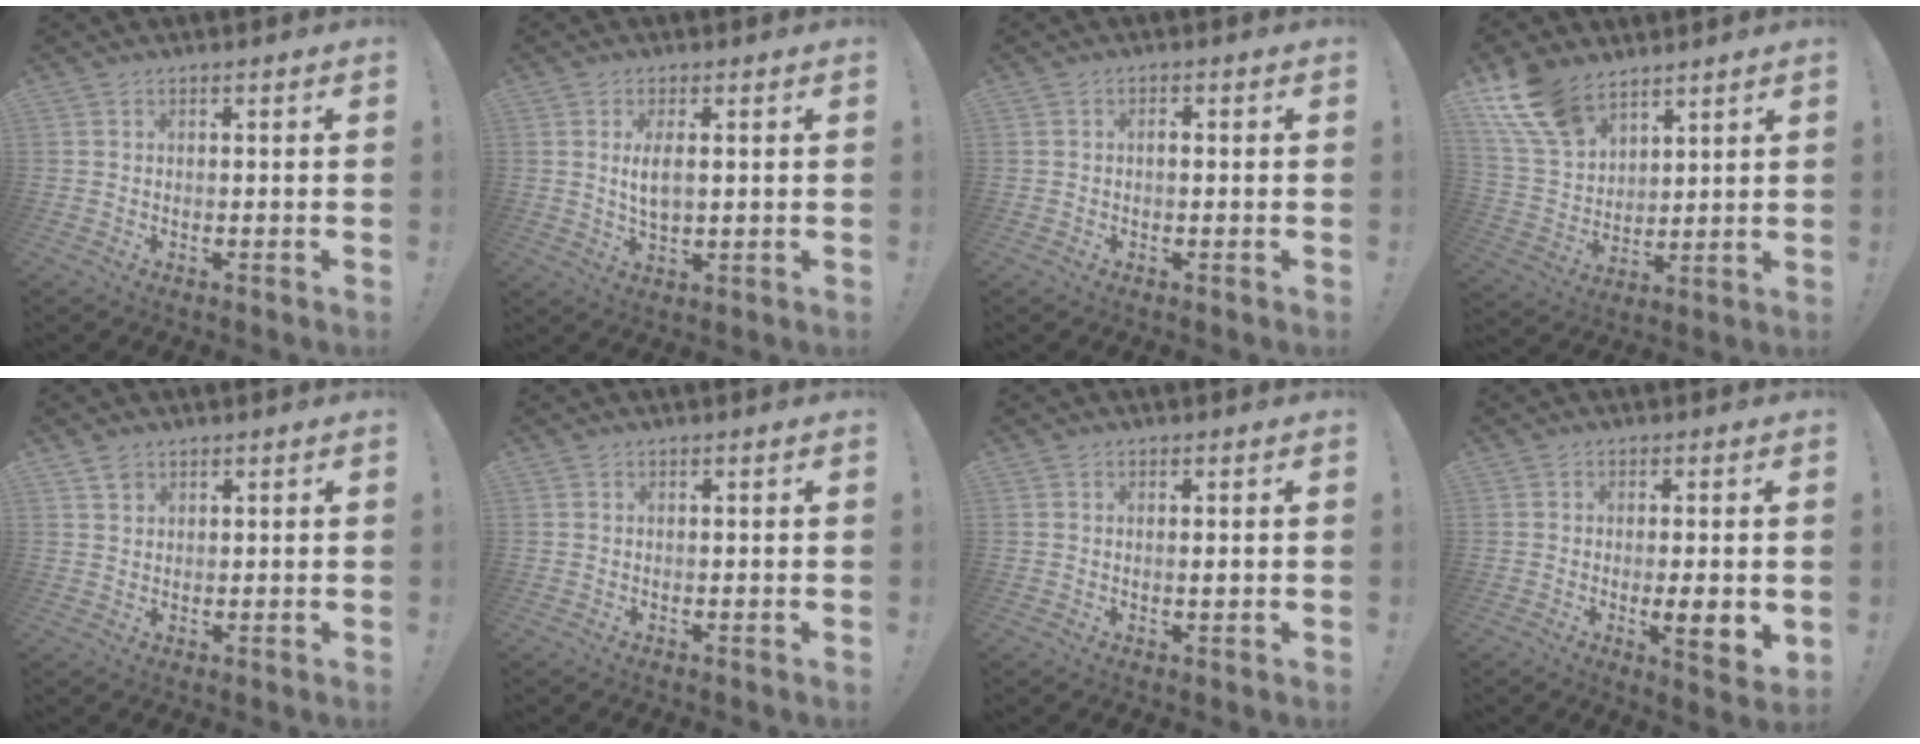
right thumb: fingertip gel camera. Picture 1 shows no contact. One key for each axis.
{"total": 5.2, "fx": 0.9, "fy": 1.9, "fz": 4.7, "tx": -0.087, "ty": -0.013, "tz": 0.009}
{"total": 1.1, "fx": -0.4, "fy": 0.5, "fz": 0.8, "tx": -0.015, "ty": 0.003, "tz": -0.009}
{"total": 15.0, "fx": 10.2, "fy": 8.4, "fz": 7.0, "tx": -0.149, "ty": -0.055, "tz": 0.197}
{"total": 2.0, "fx": 1.6, "fy": 1.2, "fz": 0.6, "tx": -0.001, "ty": -0.010, "tz": 0.028}
{"total": 0.0}
{"total": 1.0, "fx": 0.1, "fy": 0.1, "fz": 1.0, "tx": -0.009, "ty": -0.007, "tz": -0.001}
{"total": 7.3, "fx": -0.8, "fy": 1.1, "fz": 7.2, "tx": -0.095, "ty": -0.010, "tz": -0.011}